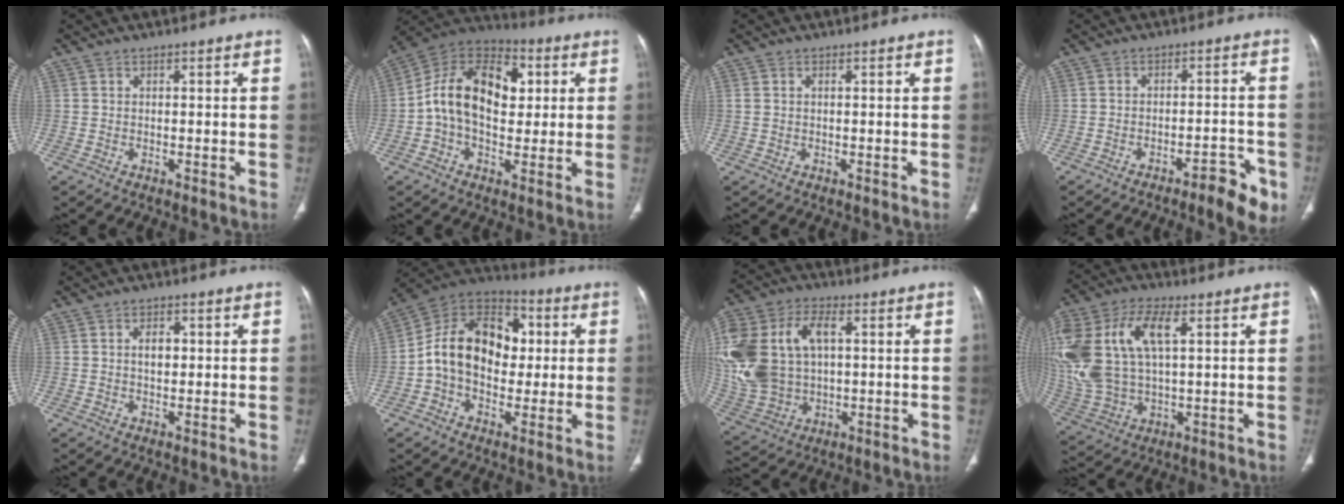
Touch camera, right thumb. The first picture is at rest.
{"total": 16.9, "force": [1.7, 11.2, 12.5], "torque": [-0.183, 0.028, 0.022]}
{"total": 1.1, "force": [0.2, 0.8, 0.8], "torque": [-0.024, 0.009, 0.010]}
{"total": 7.4, "force": [-4.3, 2.1, 5.6], "torque": [-0.064, 0.026, -0.054]}
{"total": 3.2, "force": [0.5, 2.0, 2.4], "torque": [-0.034, 0.003, 0.008]}
{"total": 17.4, "force": [0.7, 12.7, 11.9], "torque": [-0.162, 0.036, 0.002]}
{"total": 22.8, "force": [3.7, 15.1, 16.7], "torque": [-0.383, 0.013, 0.080]}
{"total": 23.5, "force": [6.2, 12.9, 18.7], "torque": [-0.447, 0.015, 0.121]}